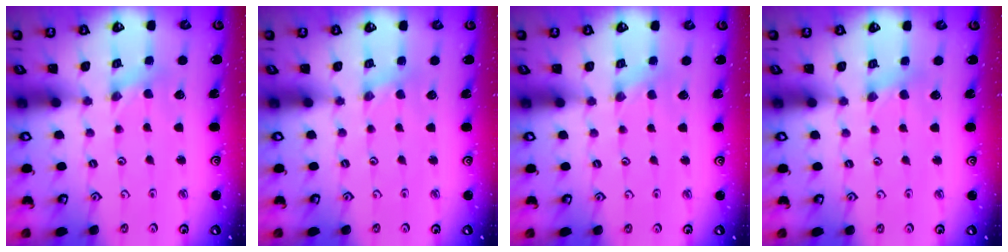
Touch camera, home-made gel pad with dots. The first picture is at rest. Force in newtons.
{"total": 0.6, "press": 0.6, "slide": 0.1}
{"total": 0.0}
{"total": 2.8, "press": 2.8, "slide": 0.4}